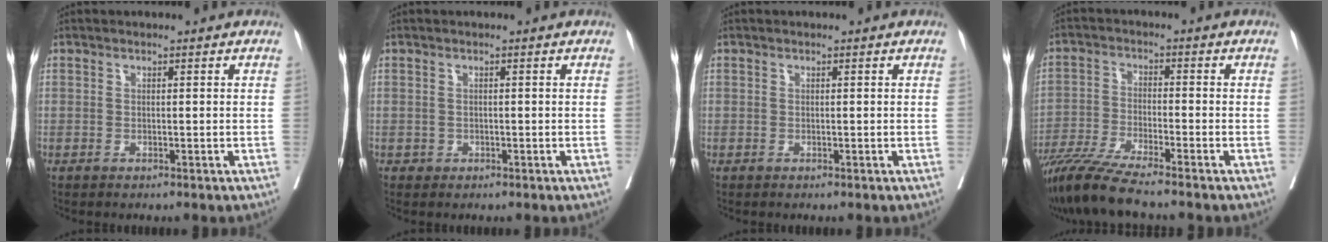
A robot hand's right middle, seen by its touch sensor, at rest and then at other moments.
{"total": 0.5, "force": [-0.1, 0.5, 0.1], "torque": [0.000, 0.002, -0.001]}
{"total": 0.0}
{"total": 9.2, "force": [-7.8, -0.8, 4.9], "torque": [-0.080, -0.031, -0.142]}